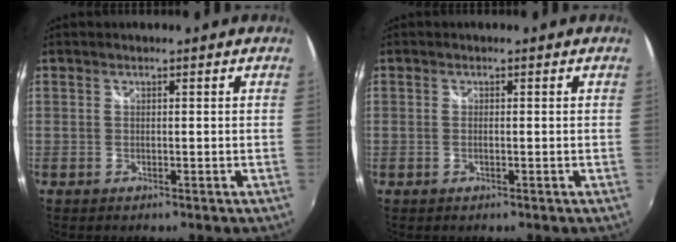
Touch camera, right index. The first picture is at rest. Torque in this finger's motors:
{"motor_torque": [-0.59, 0.25, -0.05, 0.00]}